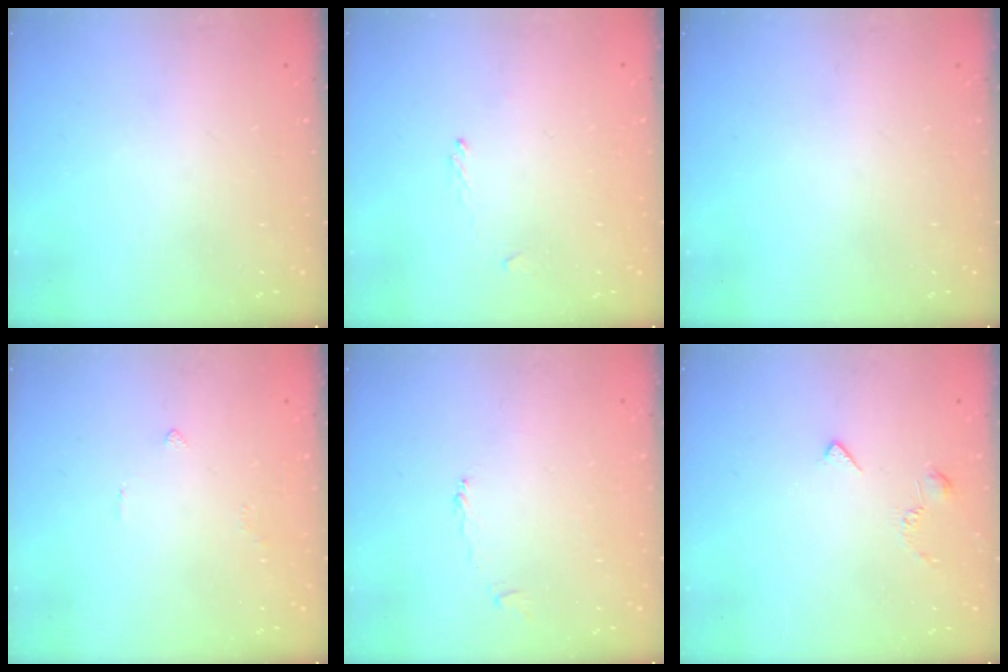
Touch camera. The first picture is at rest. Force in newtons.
{"total": 1.1, "press": 1.0, "slide": 0.5}
{"total": 0.0}
{"total": 1.4, "press": 1.3, "slide": 0.5}
{"total": 1.9, "press": 1.9, "slide": 0.4}
{"total": 3.0, "press": 2.9, "slide": 0.7}